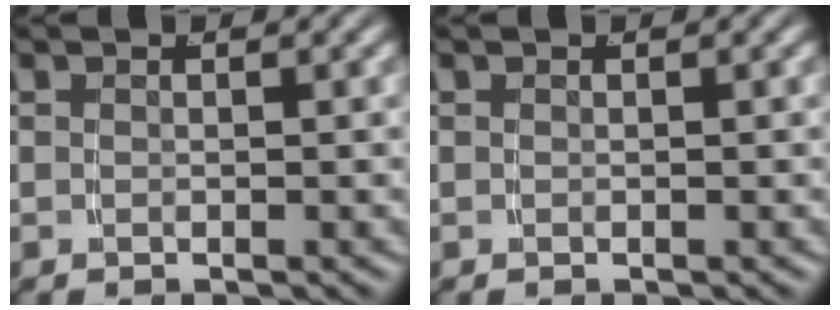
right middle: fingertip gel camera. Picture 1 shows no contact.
{"total": 0.0}